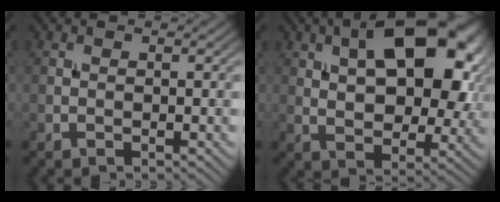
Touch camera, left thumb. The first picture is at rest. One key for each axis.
{"total": 15.7, "fx": 5.1, "fy": 8.3, "fz": 12.3, "tx": -0.186, "ty": 0.020, "tz": 0.079}